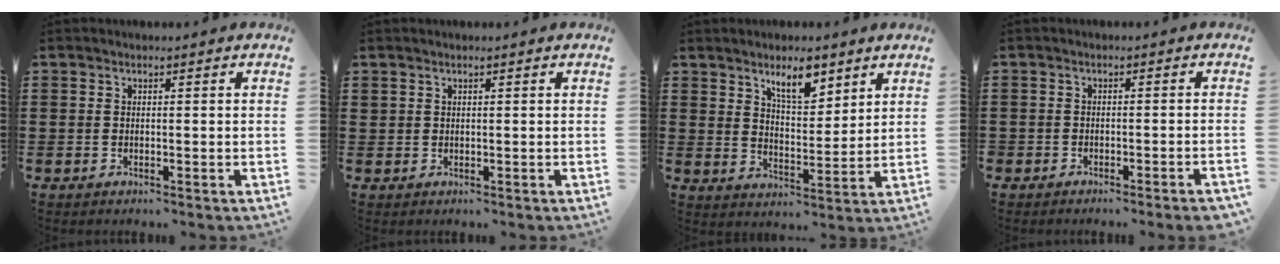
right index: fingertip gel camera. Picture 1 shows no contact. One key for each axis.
{"total": 0.7, "fx": 0.5, "fy": 0.5, "fz": 0.2, "tx": -0.006, "ty": 0.001, "tz": 0.010}
{"total": 6.2, "fx": 4.6, "fy": 2.3, "fz": 3.5, "tx": -0.048, "ty": -0.012, "tz": 0.076}
{"total": 2.0, "fx": -2.0, "fy": 0.0, "fz": 0.4, "tx": -0.008, "ty": 0.000, "tz": -0.041}